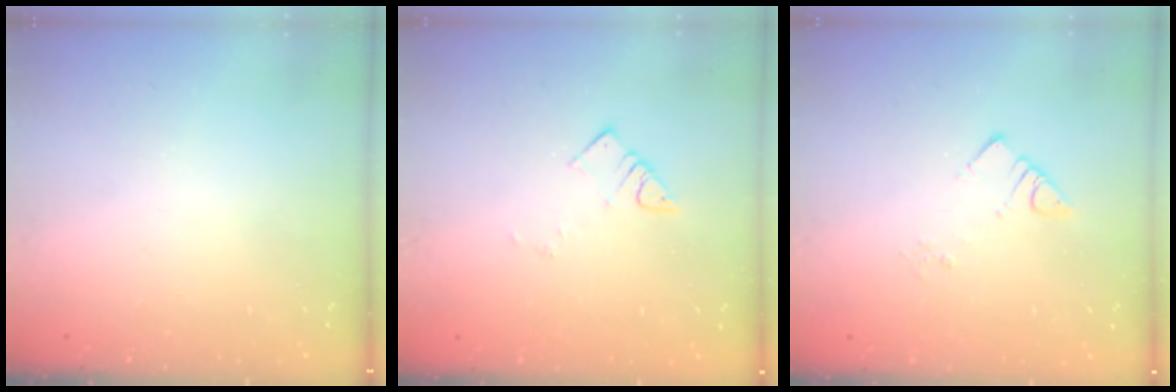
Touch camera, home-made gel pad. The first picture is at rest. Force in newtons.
{"total": 3.6, "press": 3.6, "slide": 0.3}
{"total": 2.6, "press": 2.6, "slide": 0.1}